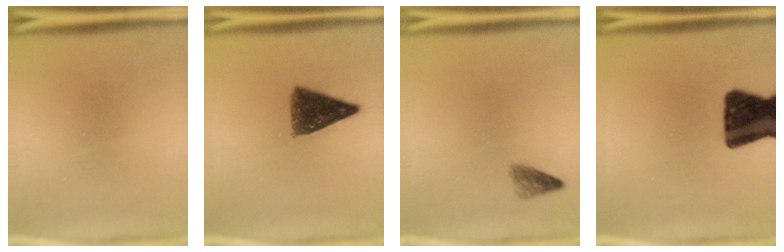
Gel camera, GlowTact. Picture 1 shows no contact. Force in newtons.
{"total": 7.0}
{"total": 1.7}
{"total": 16.1}